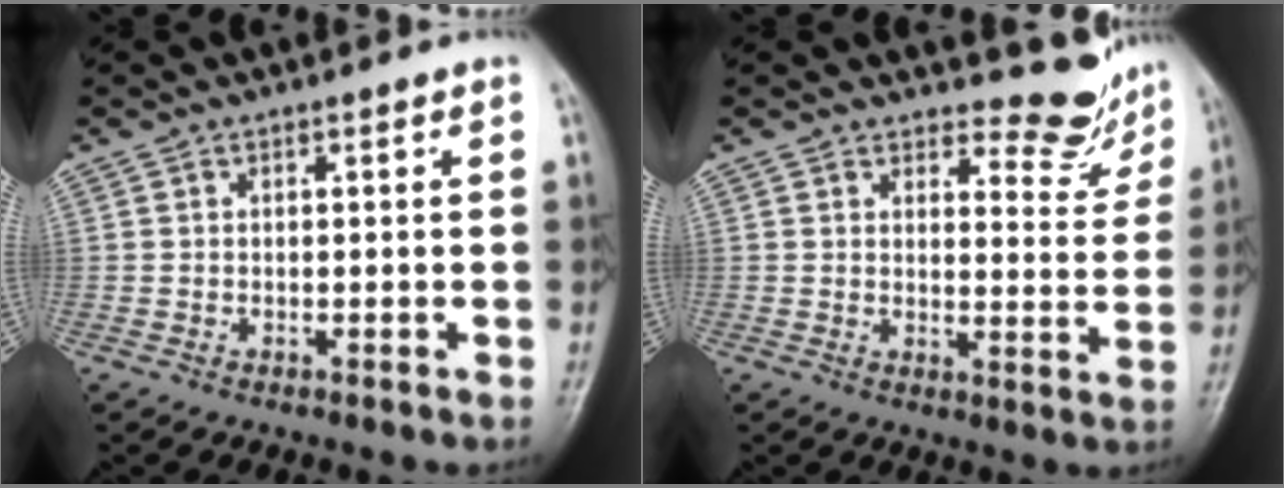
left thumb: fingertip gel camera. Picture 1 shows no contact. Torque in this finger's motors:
{"motor_torque": [0.13, 0.21, -0.40, -0.18, 0.01]}